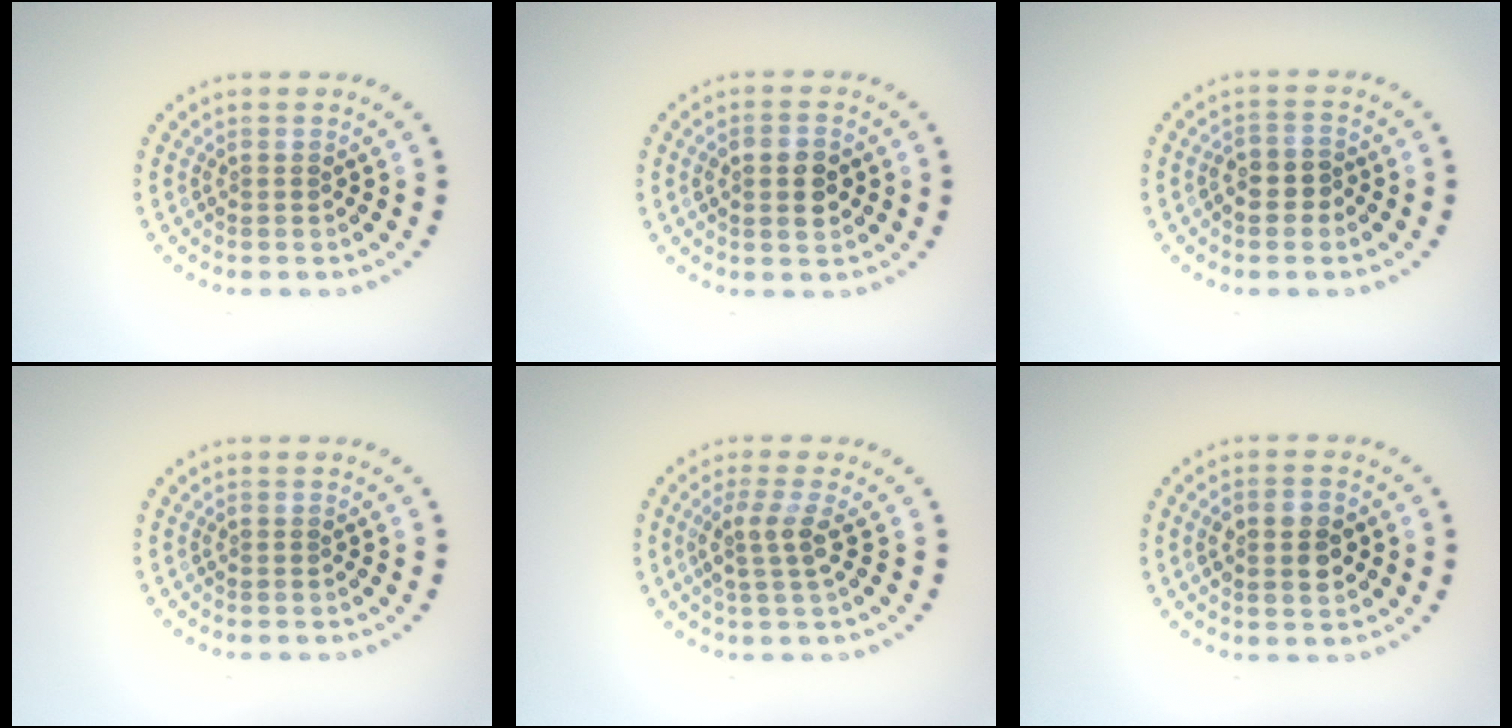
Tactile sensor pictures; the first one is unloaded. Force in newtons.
{"total": 2.8, "press": 2.8, "slide": 0.4}
{"total": 2.3, "press": 2.1, "slide": 0.9}
{"total": 0.0}
{"total": 2.6, "press": 2.0, "slide": 1.8}
{"total": 3.8, "press": 3.7, "slide": 0.3}